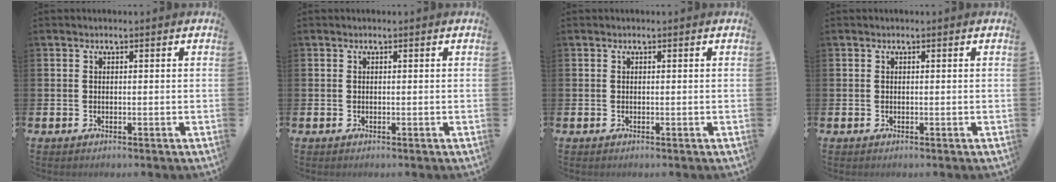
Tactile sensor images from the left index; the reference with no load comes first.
{"total": 0.0}
{"total": 0.0}
{"total": 0.0}